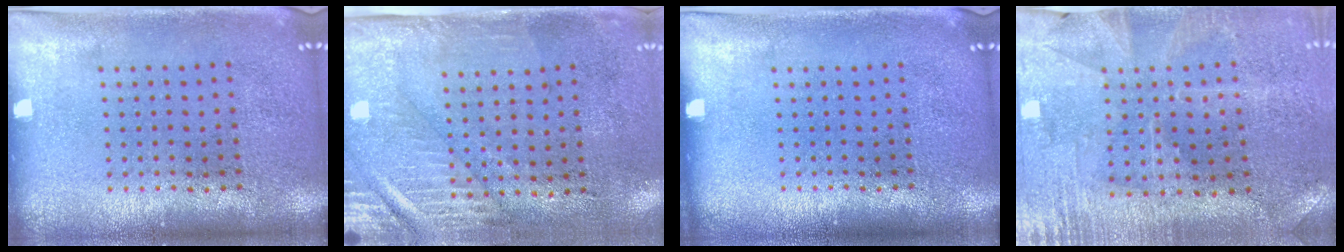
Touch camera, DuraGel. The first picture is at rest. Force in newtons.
{"total": 3.0, "press": 2.4, "slide": 1.6}
{"total": 0.0}
{"total": 0.9, "press": 0.8, "slide": 0.3}